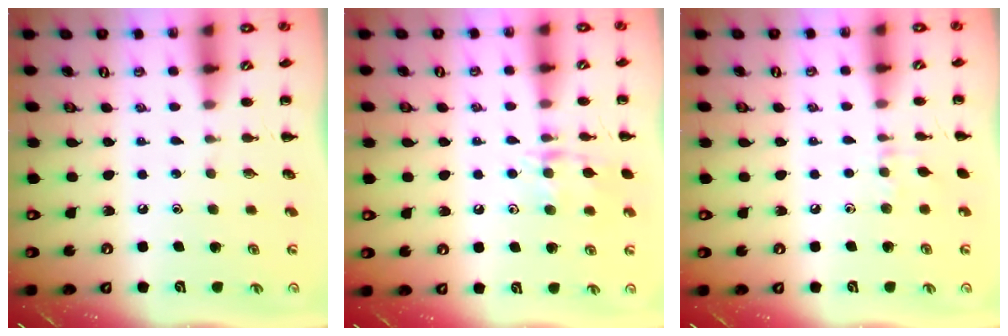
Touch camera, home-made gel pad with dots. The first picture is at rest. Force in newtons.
{"total": 10.9, "press": 10.9, "slide": 0.6}
{"total": 5.2, "press": 5.0, "slide": 1.3}